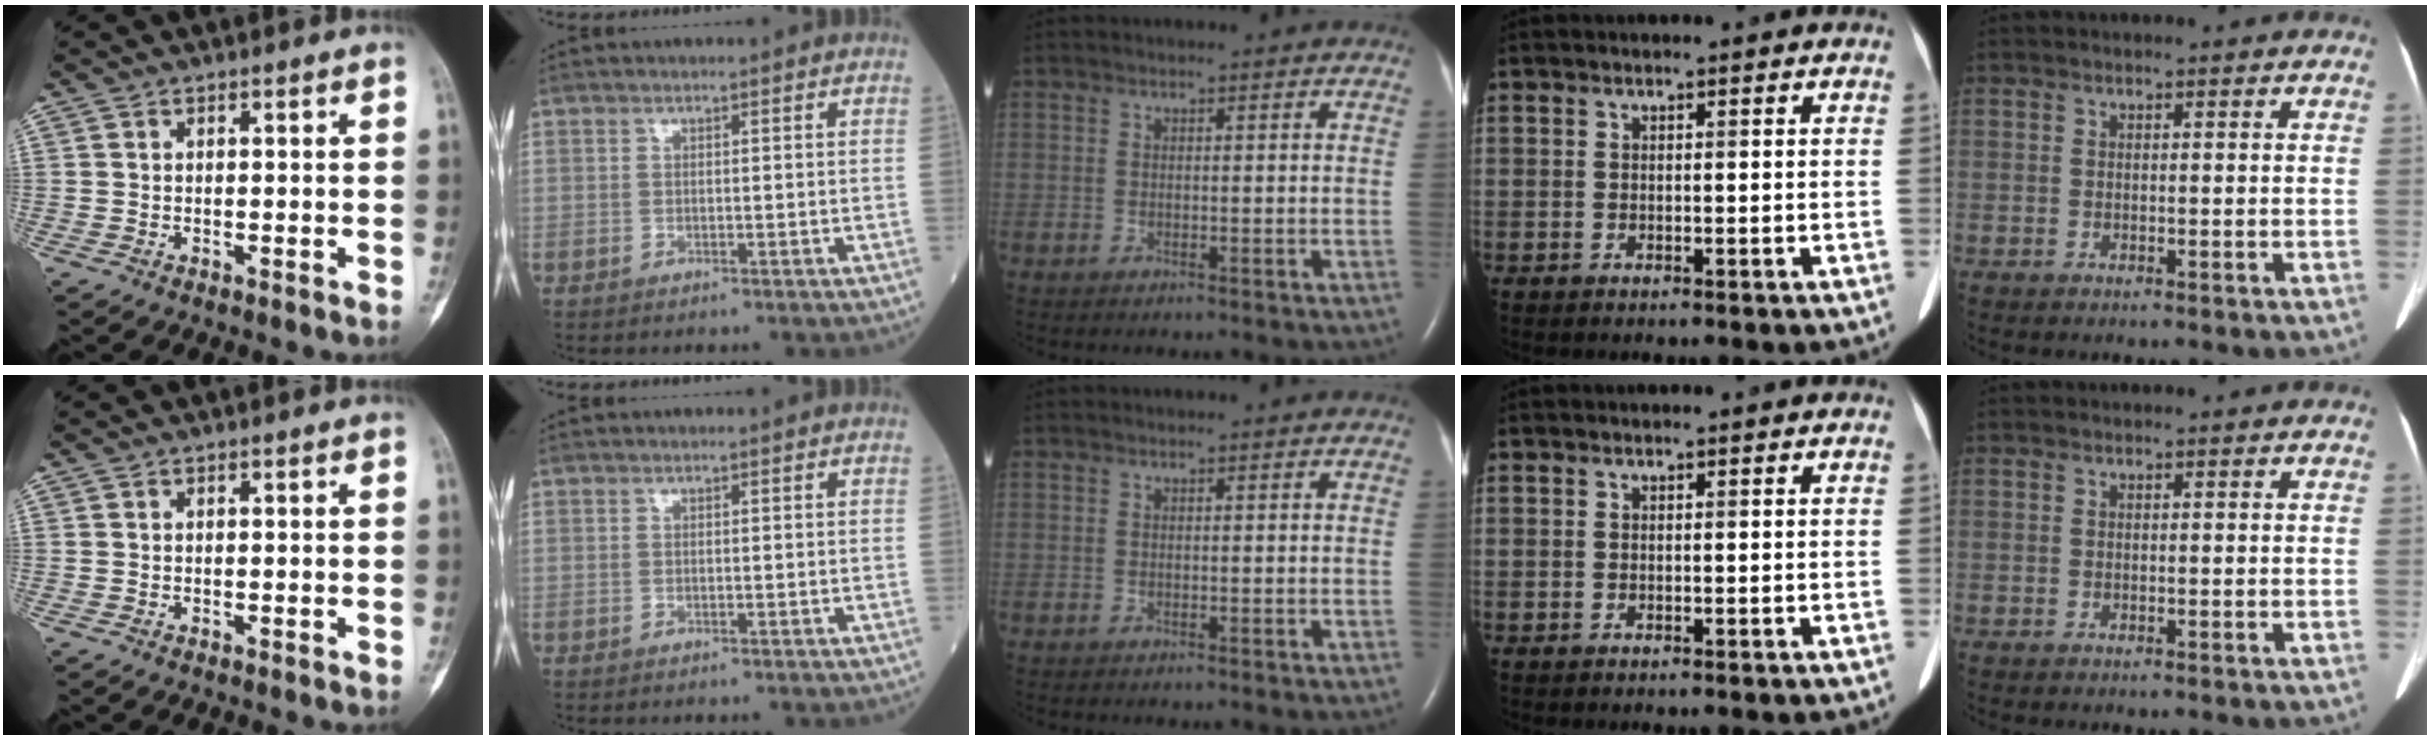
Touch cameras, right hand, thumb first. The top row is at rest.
{}